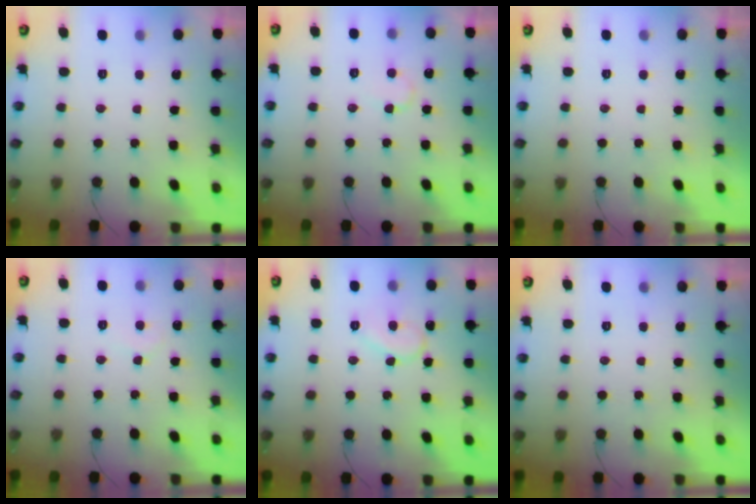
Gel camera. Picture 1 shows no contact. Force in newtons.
{"total": 4.2, "press": 4.2, "slide": 0.4}
{"total": 1.9, "press": 1.9, "slide": 0.1}
{"total": 4.8, "press": 4.8, "slide": 0.3}
{"total": 9.5, "press": 9.5, "slide": 0.9}
{"total": 0.0}